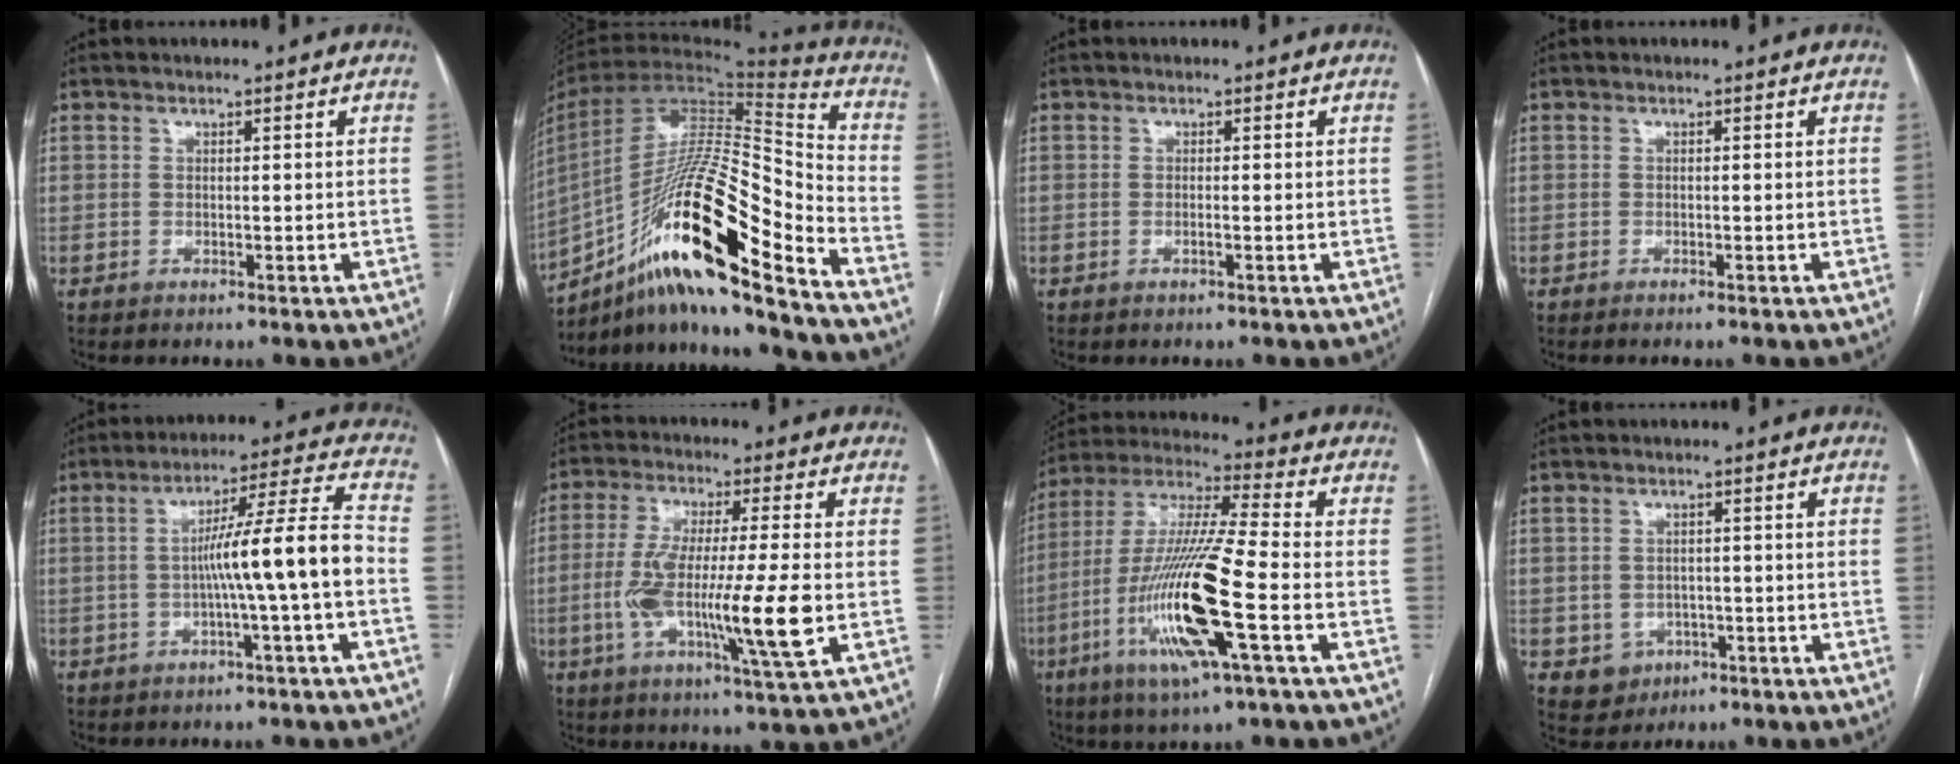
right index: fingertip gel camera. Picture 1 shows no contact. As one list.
[{"total": 25.0, "force": [-14.6, 2.6, 20.1], "torque": [-0.365, -0.006, -0.259]}, {"total": 0.6, "force": [-0.2, 0.0, 0.6], "torque": [-0.012, 0.000, -0.003]}, {"total": 0.6, "force": [-0.5, -0.1, 0.3], "torque": [-0.008, 0.000, -0.010]}, {"total": 10.8, "force": [-2.0, -1.3, 10.6], "torque": [-0.166, 0.020, -0.032]}, {"total": 15.0, "force": [-2.7, 0.7, 14.7], "torque": [-0.278, -0.012, -0.051]}, {"total": 18.2, "force": [-5.9, 0.8, 17.2], "torque": [-0.359, -0.016, -0.112]}, {"total": 4.3, "force": [-1.5, 3.9, 0.9], "torque": [-0.006, 0.006, -0.013]}]